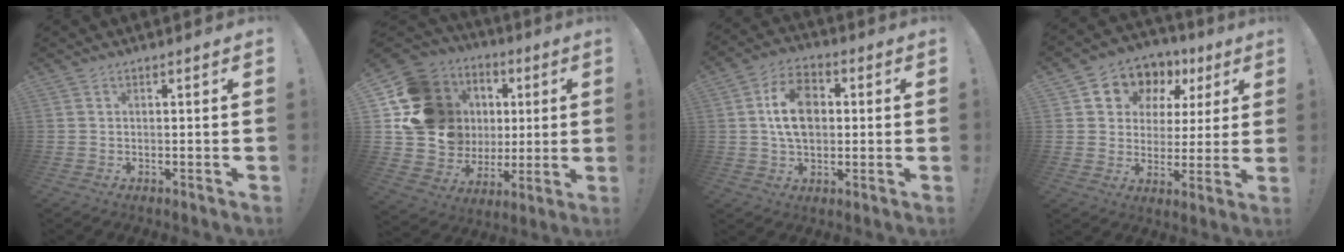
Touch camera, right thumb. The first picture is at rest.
{"total": 20.8, "force": [5.1, 18.0, 9.1], "torque": [-0.145, -0.021, 0.141]}
{"total": 12.9, "force": [1.4, 9.1, 9.0], "torque": [-0.142, 0.011, 0.026]}
{"total": 10.0, "force": [4.7, 8.1, 3.5], "torque": [-0.061, -0.032, 0.090]}